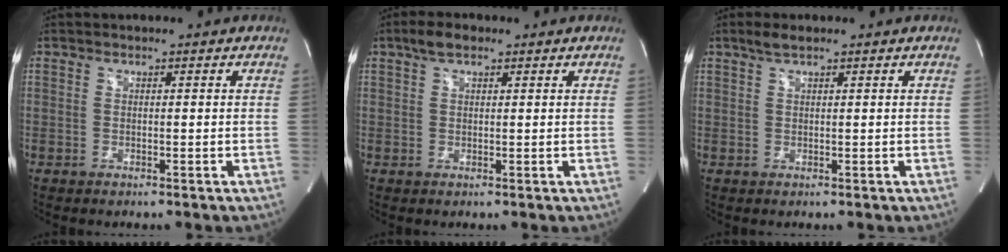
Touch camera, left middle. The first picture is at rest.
{"total": 3.0, "force": [1.9, 1.2, 1.9], "torque": [-0.043, 0.014, 0.035]}
{"total": 1.9, "force": [1.4, 0.3, 1.3], "torque": [-0.032, 0.008, 0.028]}